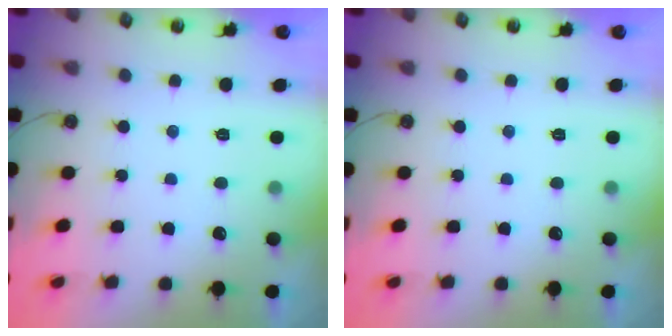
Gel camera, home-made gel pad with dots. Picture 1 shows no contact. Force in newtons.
{"total": 0.0}